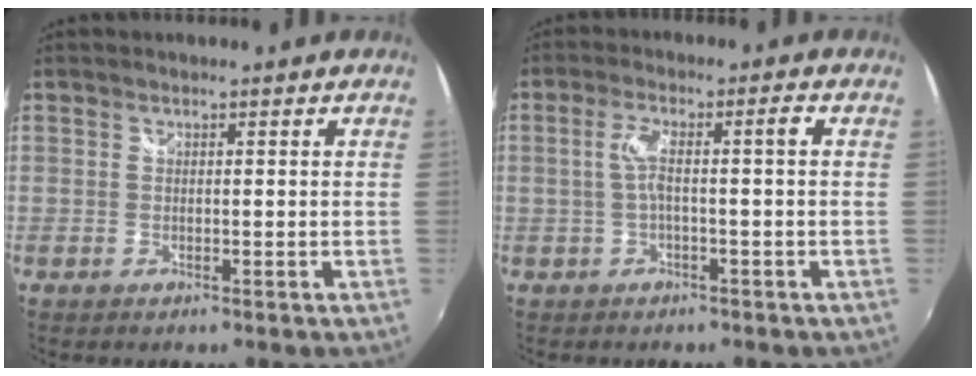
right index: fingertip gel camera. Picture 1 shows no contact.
{"total": 4.0, "force": [-1.0, -0.3, 3.9], "torque": [-0.075, 0.004, -0.014]}